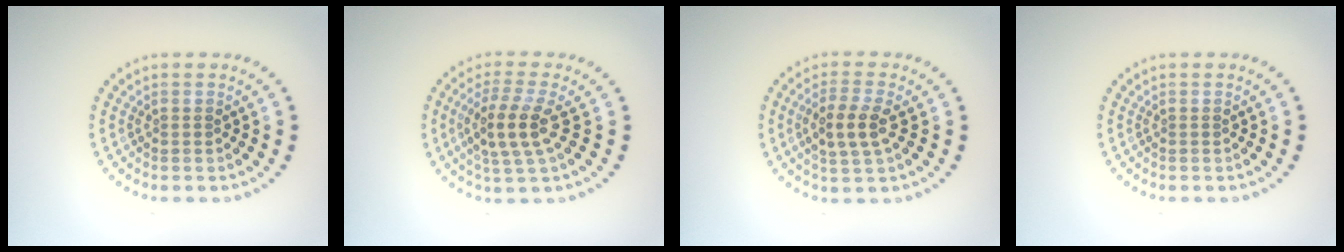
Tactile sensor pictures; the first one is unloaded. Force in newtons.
{"total": 3.9, "press": 3.5, "slide": 1.8}
{"total": 3.2, "press": 3.0, "slide": 1.1}
{"total": 0.0}